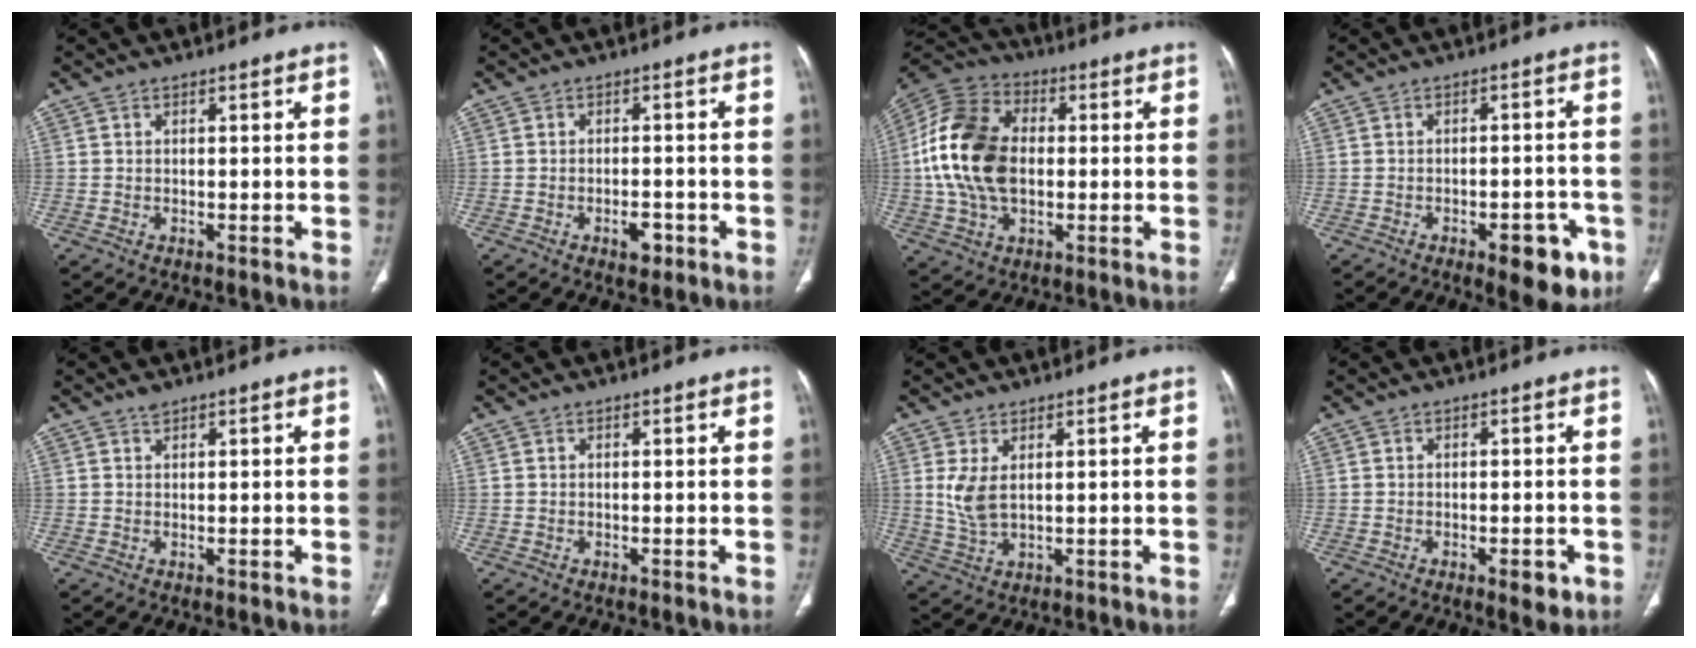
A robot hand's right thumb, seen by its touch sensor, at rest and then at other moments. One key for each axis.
{"total": 3.3, "fx": -1.7, "fy": 1.7, "fz": 2.3, "tx": -0.023, "ty": 0.008, "tz": -0.022}
{"total": 18.5, "fx": 0.2, "fy": 12.2, "fz": 13.8, "tx": -0.266, "ty": 0.019, "tz": 0.000}
{"total": 8.9, "fx": -4.4, "fy": 4.1, "fz": 6.5, "tx": -0.051, "ty": 0.019, "tz": -0.049}
{"total": 0.7, "fx": 0.7, "fy": 0.2, "fz": 0.3, "tx": -0.001, "ty": -0.003, "tz": 0.012}
{"total": 0.0}
{"total": 5.0, "fx": 1.3, "fy": 2.3, "fz": 4.2, "tx": -0.095, "ty": -0.008, "tz": 0.038}
{"total": 3.4, "fx": -1.5, "fy": 1.5, "fz": 2.7, "tx": -0.024, "ty": 0.001, "tz": -0.014}